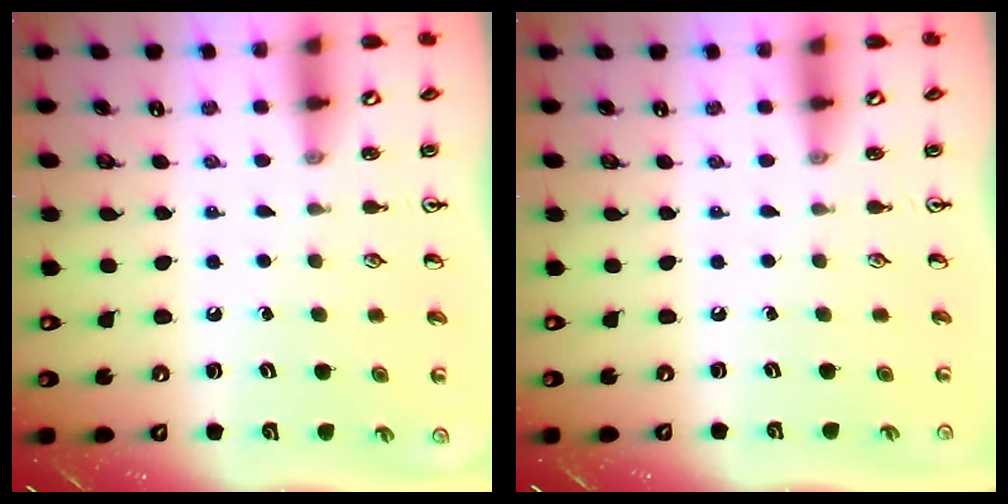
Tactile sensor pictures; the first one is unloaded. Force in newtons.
{"total": 0.0}